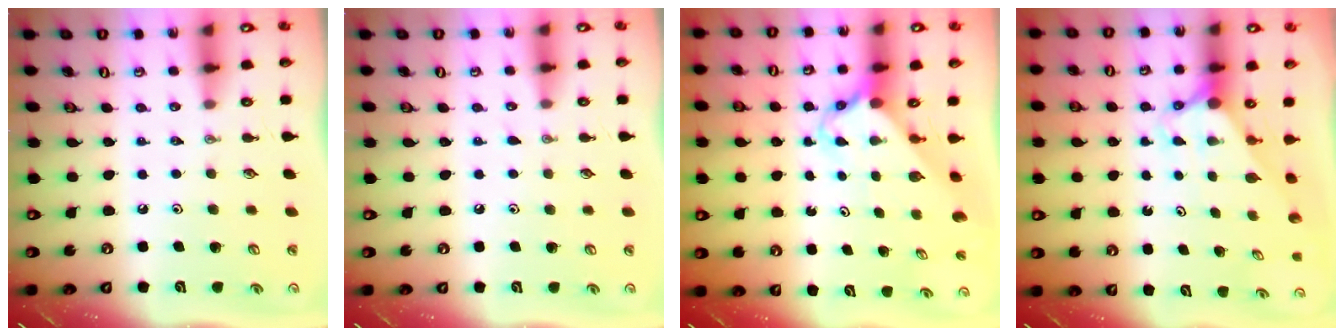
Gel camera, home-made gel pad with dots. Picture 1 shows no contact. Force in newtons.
{"total": 3.0, "press": 2.9, "slide": 0.4}
{"total": 2.7, "press": 2.7, "slide": 0.2}
{"total": 2.9, "press": 2.9, "slide": 0.0}